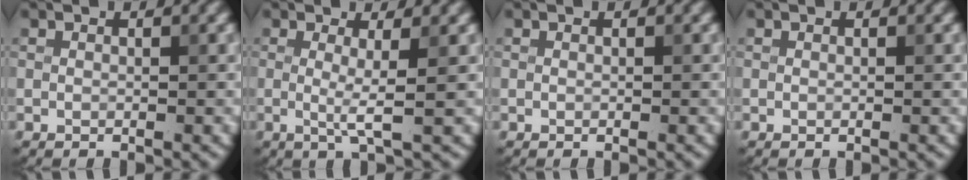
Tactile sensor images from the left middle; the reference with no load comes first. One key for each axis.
{"total": 2.7, "fx": 0.1, "fy": 0.4, "fz": 2.6, "tx": -0.047, "ty": -0.011, "tz": -0.003}
{"total": 0.0}
{"total": 0.0}